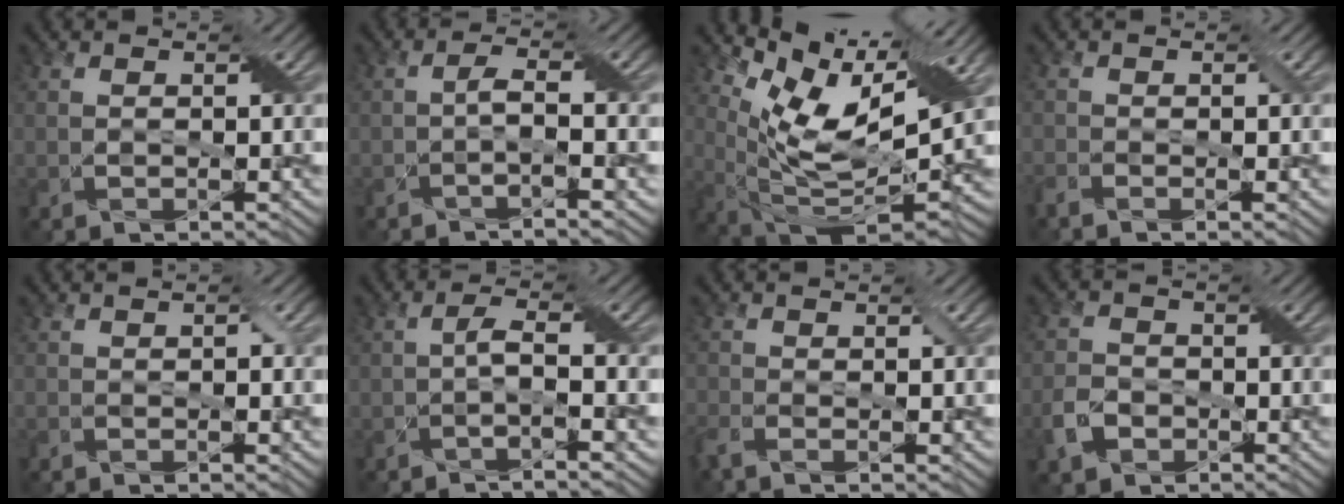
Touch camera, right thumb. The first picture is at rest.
{"total": 2.0, "force": [-1.0, -0.2, 1.7], "torque": [-0.036, 0.007, -0.027]}
{"total": 13.6, "force": [6.0, 5.6, 10.9], "torque": [-0.219, -0.010, 0.117]}
{"total": 1.5, "force": [-1.1, 0.4, 1.0], "torque": [-0.028, -0.004, -0.027]}
{"total": 0.7, "force": [0.0, 0.4, 0.6], "torque": [-0.009, 0.001, -0.001]}
{"total": 2.4, "force": [-1.1, -0.2, 2.1], "torque": [-0.044, 0.009, -0.028]}
{"total": 2.3, "force": [-1.3, 0.7, 1.8], "torque": [-0.051, -0.004, -0.033]}
{"total": 3.7, "force": [-2.2, 2.6, 1.4], "torque": [-0.037, -0.006, -0.050]}